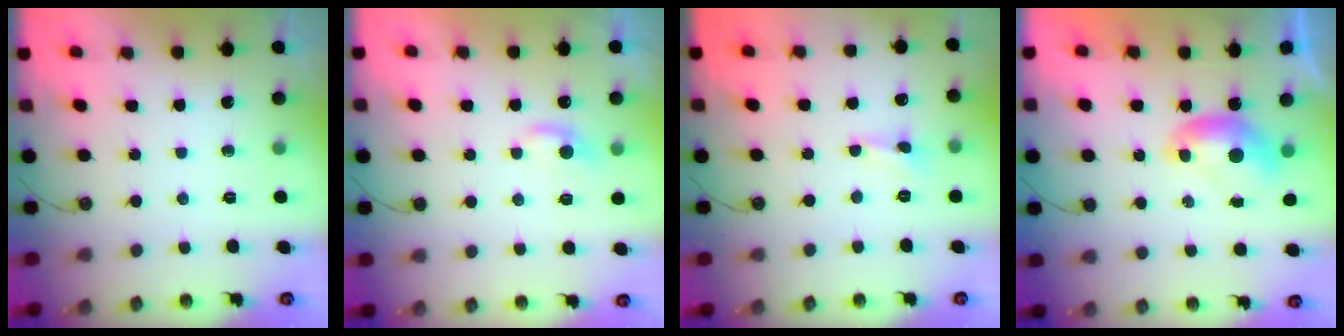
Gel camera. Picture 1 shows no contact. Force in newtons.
{"total": 0.9, "press": 0.5, "slide": 0.7}
{"total": 0.9, "press": 0.8, "slide": 0.4}
{"total": 0.0}